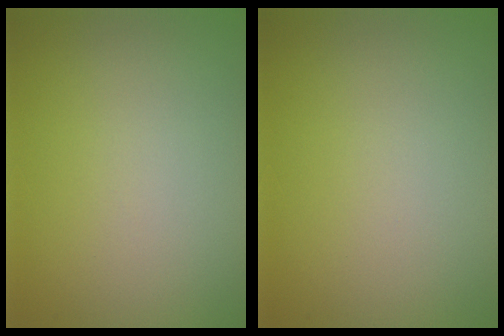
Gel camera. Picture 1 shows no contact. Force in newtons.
{"total": 0.0}